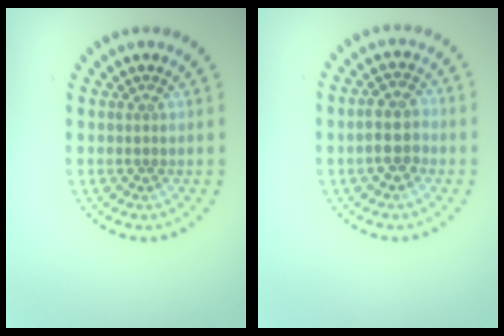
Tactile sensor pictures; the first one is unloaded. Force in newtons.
{"total": 3.0, "press": 2.8, "slide": 0.8}